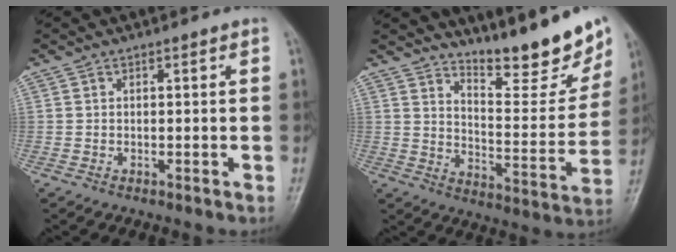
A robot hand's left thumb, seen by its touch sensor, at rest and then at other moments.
{"total": 15.4, "force": [13.0, 3.1, 7.5], "torque": [-0.080, -0.103, 0.194]}